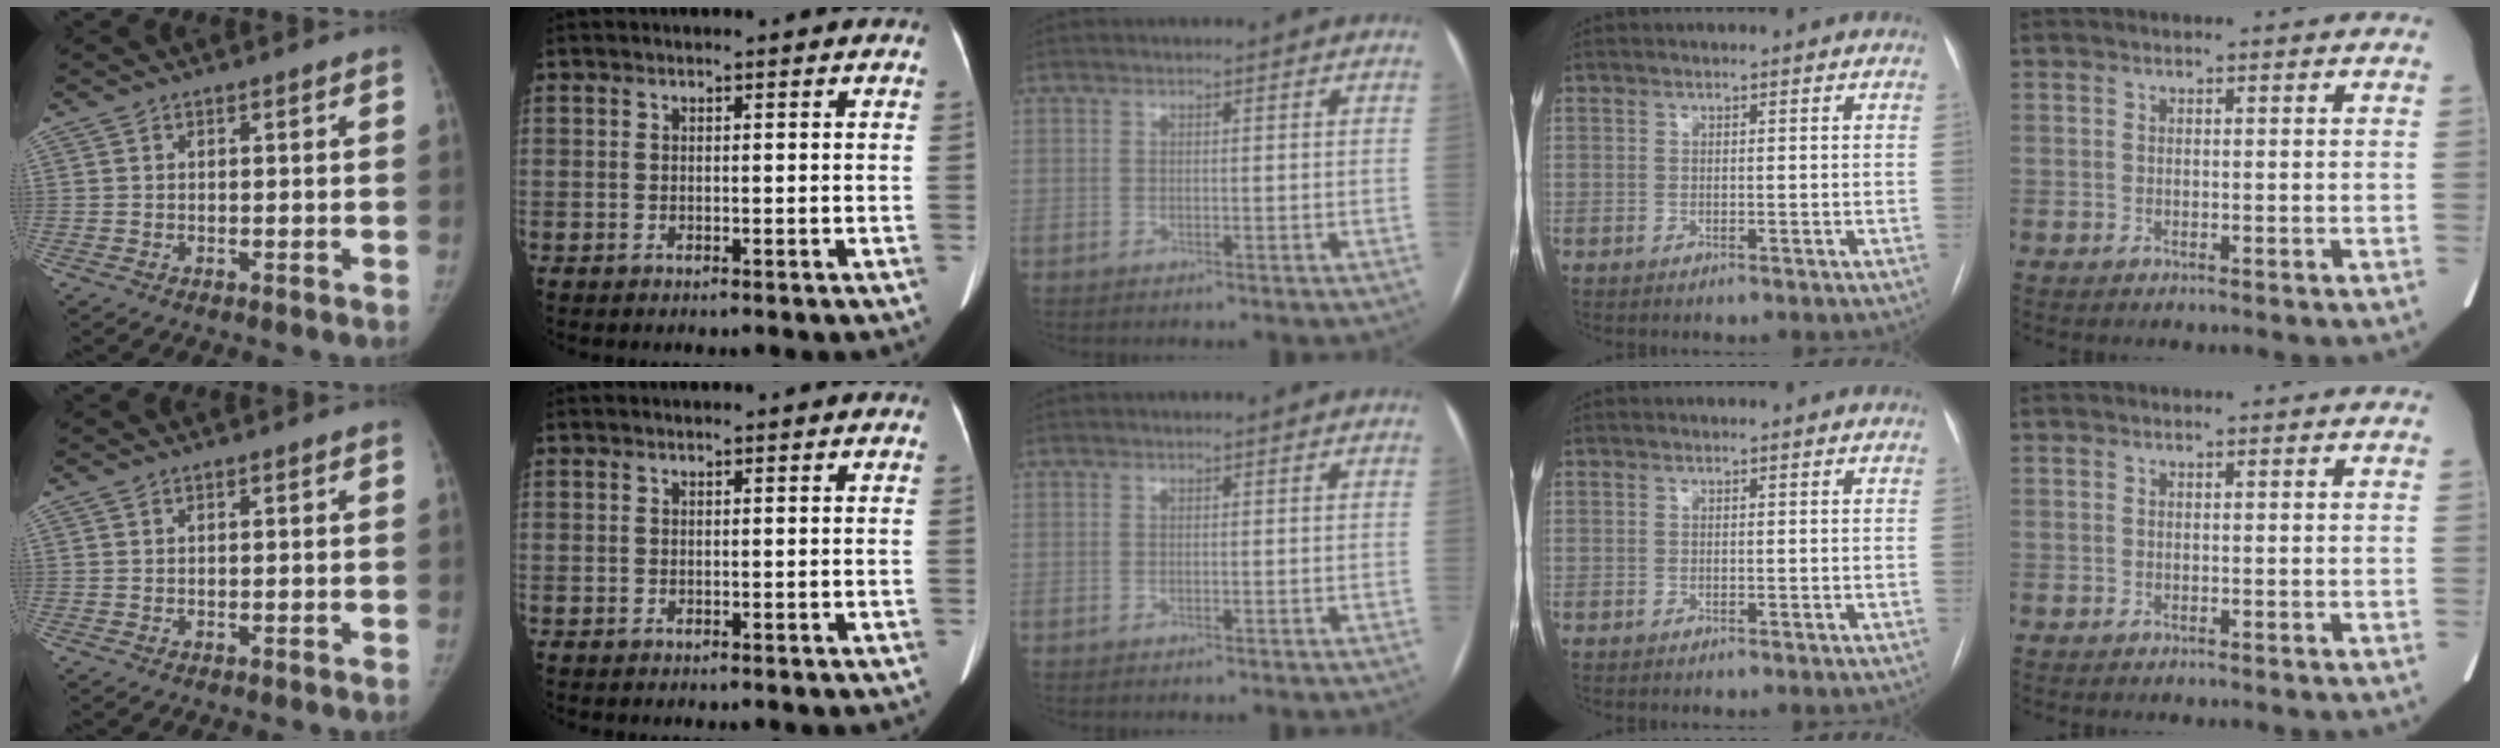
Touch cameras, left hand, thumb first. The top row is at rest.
{}